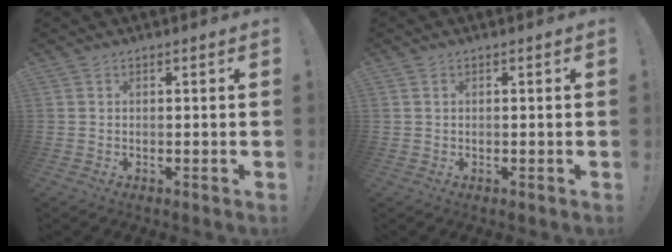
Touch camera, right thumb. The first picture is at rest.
{"total": 0.8, "force": [0.5, 0.4, 0.4], "torque": [-0.016, 0.003, 0.010]}